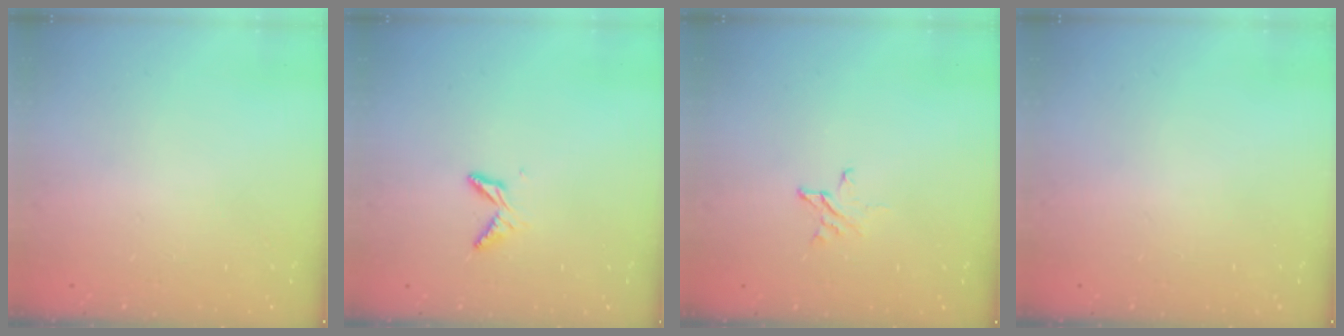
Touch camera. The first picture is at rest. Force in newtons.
{"total": 5.6, "press": 5.5, "slide": 0.5}
{"total": 3.0, "press": 3.0, "slide": 0.3}
{"total": 0.0}